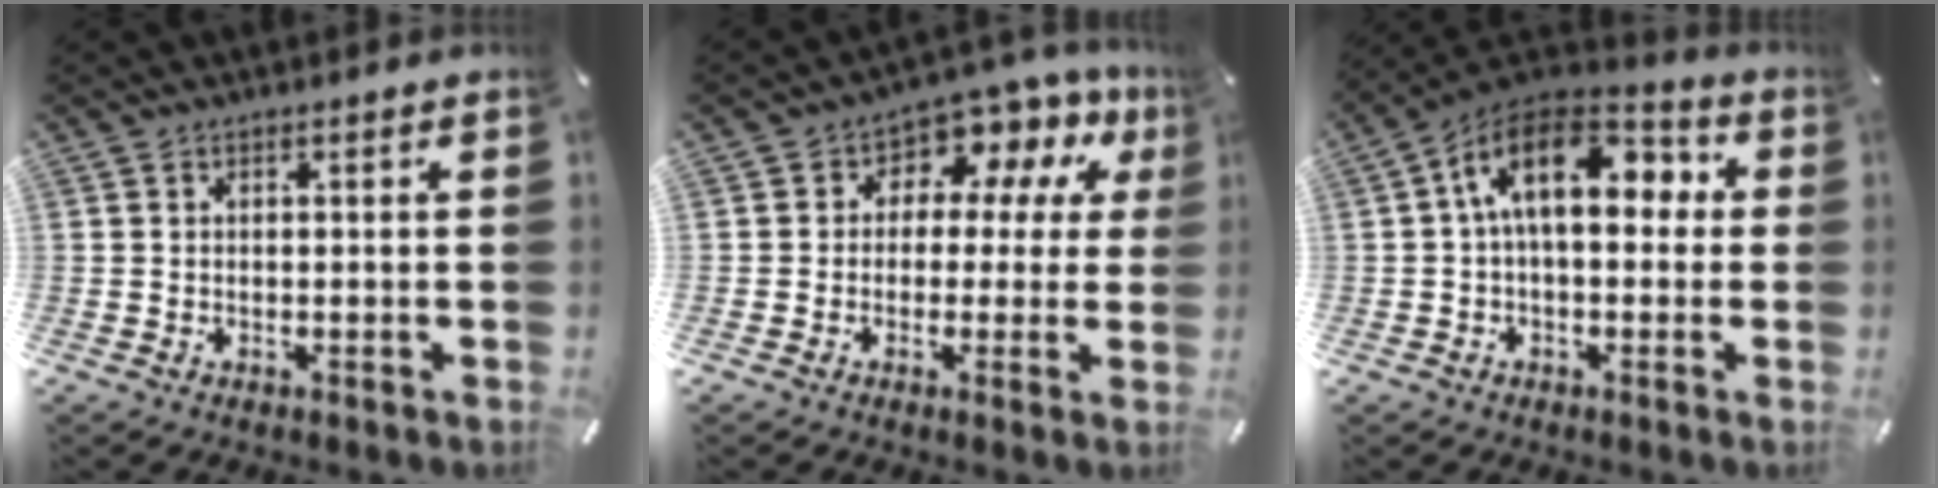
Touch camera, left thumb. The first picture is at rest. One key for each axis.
{"total": 7.2, "fx": 3.0, "fy": 5.5, "fz": 3.6, "tx": -0.058, "ty": -0.024, "tz": 0.052}
{"total": 15.4, "fx": 2.8, "fy": 8.9, "fz": 12.2, "tx": -0.219, "ty": 0.004, "tz": 0.048}